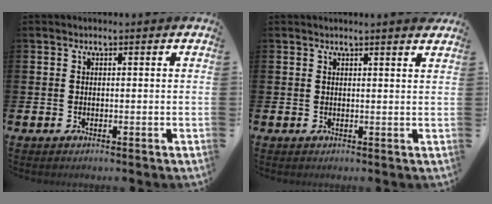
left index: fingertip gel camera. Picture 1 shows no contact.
{"total": 1.4, "force": [1.4, -0.3, 0.2], "torque": [0.010, -0.010, 0.022]}